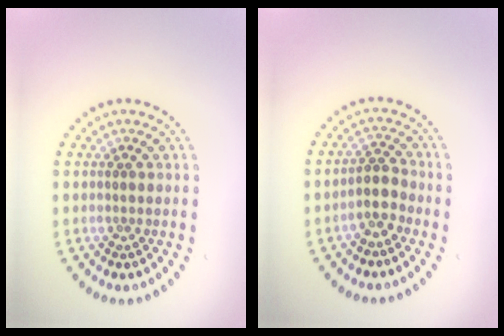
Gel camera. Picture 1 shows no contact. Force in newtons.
{"total": 2.3, "press": 1.9, "slide": 1.3}